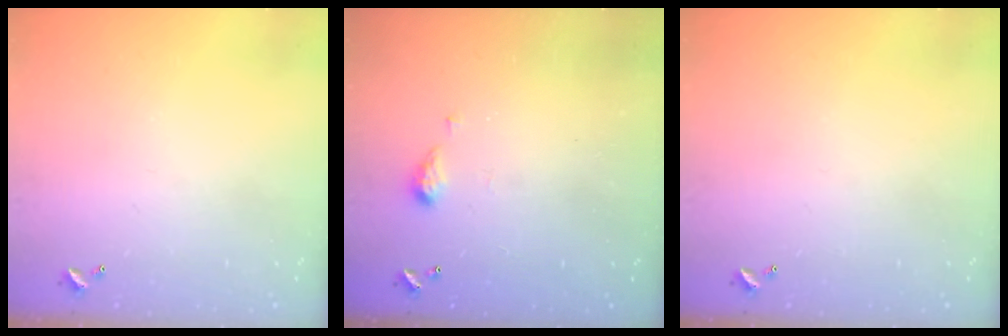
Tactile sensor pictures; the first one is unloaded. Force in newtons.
{"total": 3.1, "press": 3.1, "slide": 0.6}
{"total": 0.0}